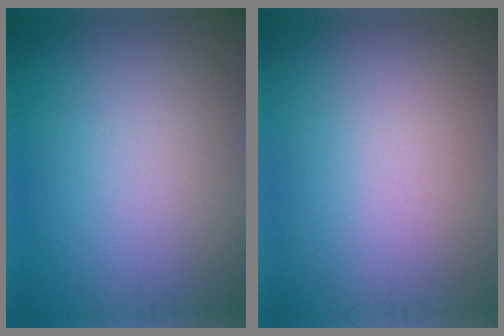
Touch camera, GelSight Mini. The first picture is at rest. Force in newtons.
{"total": 0.0}